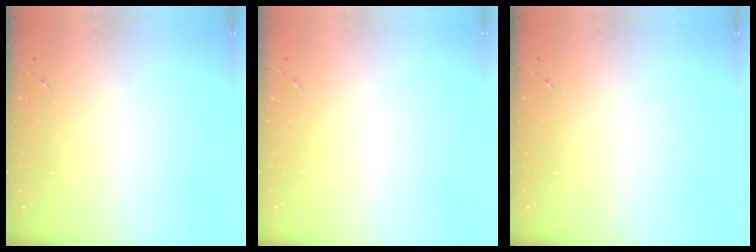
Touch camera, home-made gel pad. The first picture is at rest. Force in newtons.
{"total": 0.0}
{"total": 0.0}